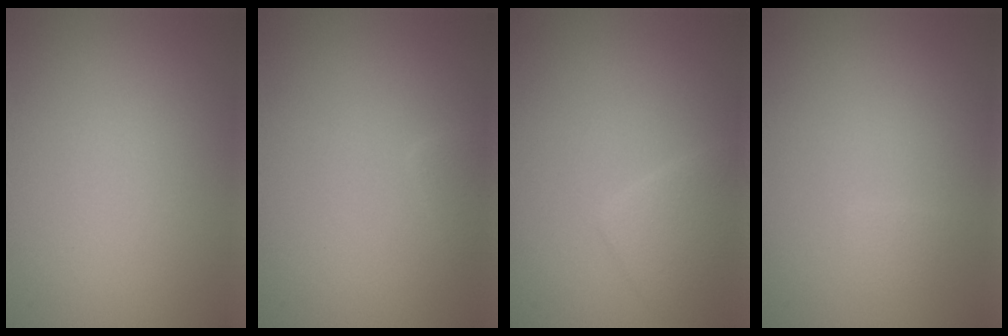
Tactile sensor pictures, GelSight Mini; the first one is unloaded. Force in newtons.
{"total": 1.0, "press": 1.0, "slide": 0.1}
{"total": 2.5, "press": 2.5, "slide": 0.2}
{"total": 0.7, "press": 0.7, "slide": 0.0}